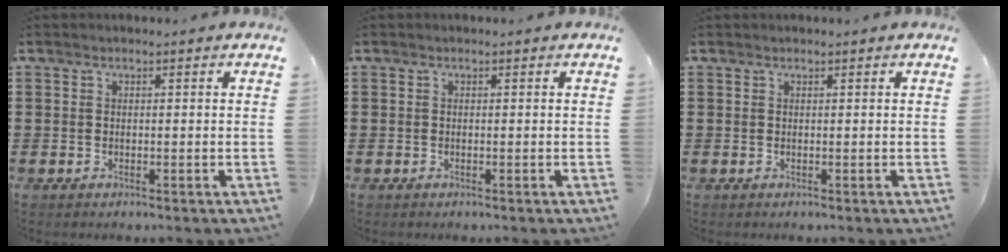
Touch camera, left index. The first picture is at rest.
{"total": 0.0}
{"total": 0.0}